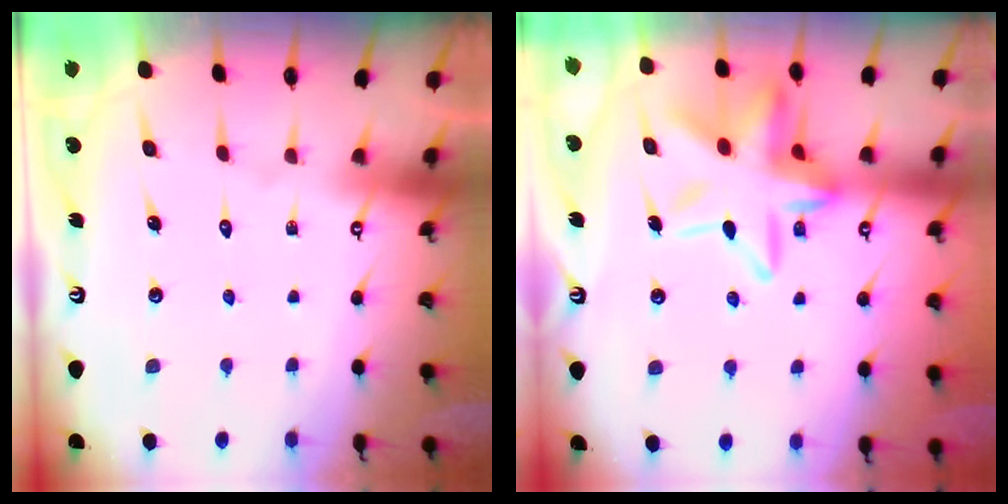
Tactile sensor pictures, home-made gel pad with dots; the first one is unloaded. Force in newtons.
{"total": 16.9, "press": 16.8, "slide": 1.5}